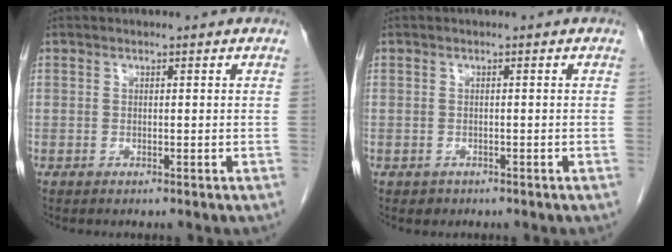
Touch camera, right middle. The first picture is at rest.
{"total": 0.8, "force": [-0.5, 0.7, 0.0], "torque": [-0.004, 0.003, -0.005]}